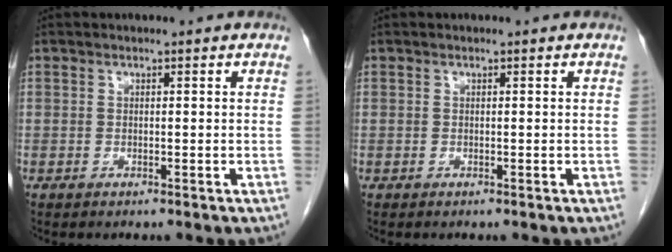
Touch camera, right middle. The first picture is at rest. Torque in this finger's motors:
{"motor_torque": [0.20, -0.01, 0.00, 0.01]}